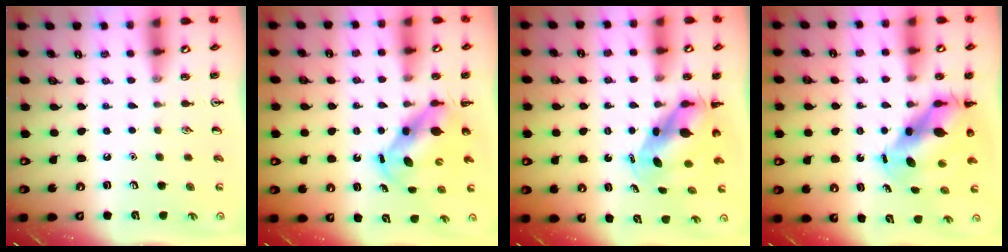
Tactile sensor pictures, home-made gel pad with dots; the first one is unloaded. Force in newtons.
{"total": 6.6, "press": 6.5, "slide": 1.3}
{"total": 5.4, "press": 5.2, "slide": 1.4}
{"total": 9.5, "press": 9.3, "slide": 2.3}